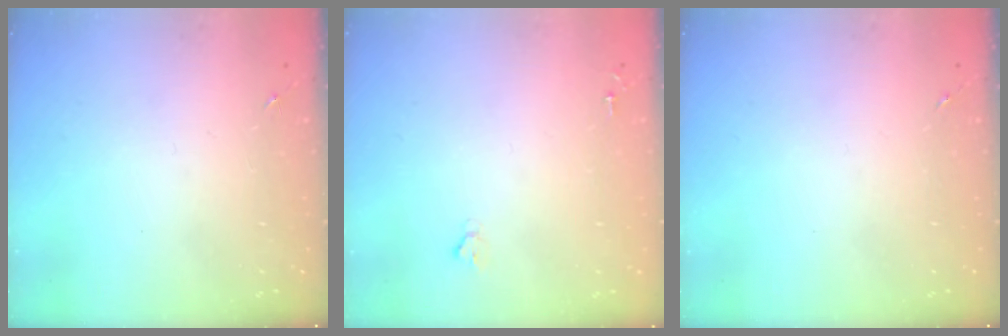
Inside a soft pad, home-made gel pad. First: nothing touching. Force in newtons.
{"total": 1.6, "press": 1.6, "slide": 0.2}
{"total": 0.0}